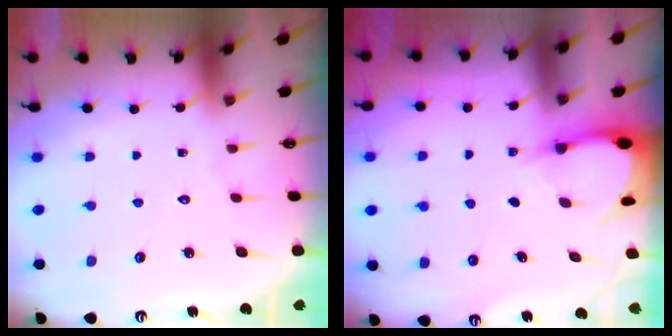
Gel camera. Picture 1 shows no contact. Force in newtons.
{"total": 2.9, "press": 2.9, "slide": 0.3}